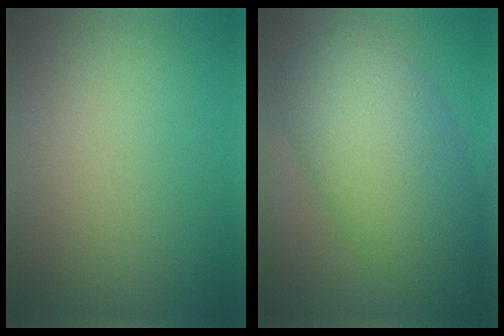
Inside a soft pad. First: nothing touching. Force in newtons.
{"total": 11.1, "press": 11.1, "slide": 0.1}